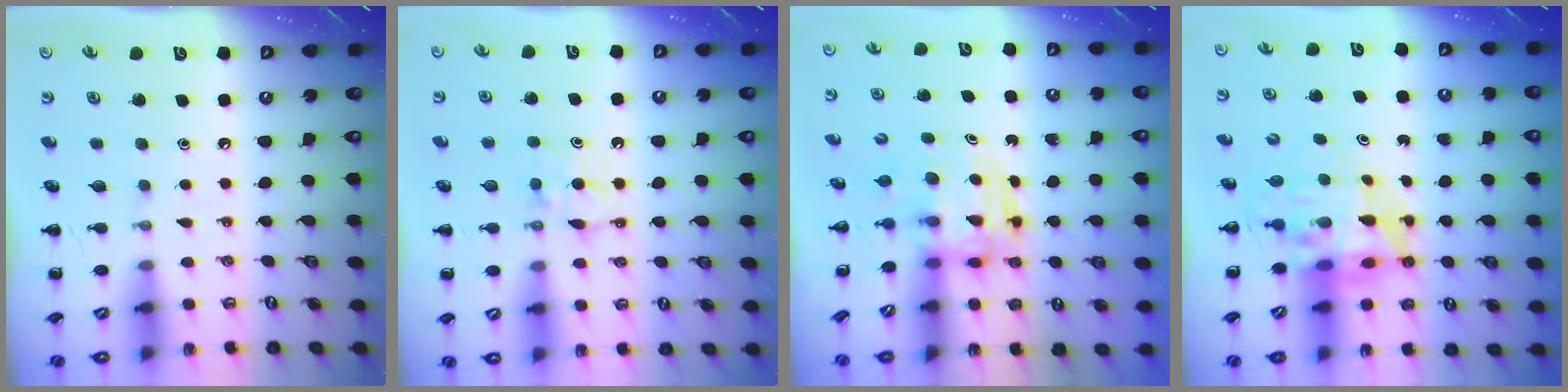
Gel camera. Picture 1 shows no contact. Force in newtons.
{"total": 5.6, "press": 5.3, "slide": 1.6}
{"total": 3.6, "press": 3.6, "slide": 0.3}
{"total": 6.9, "press": 6.5, "slide": 2.1}